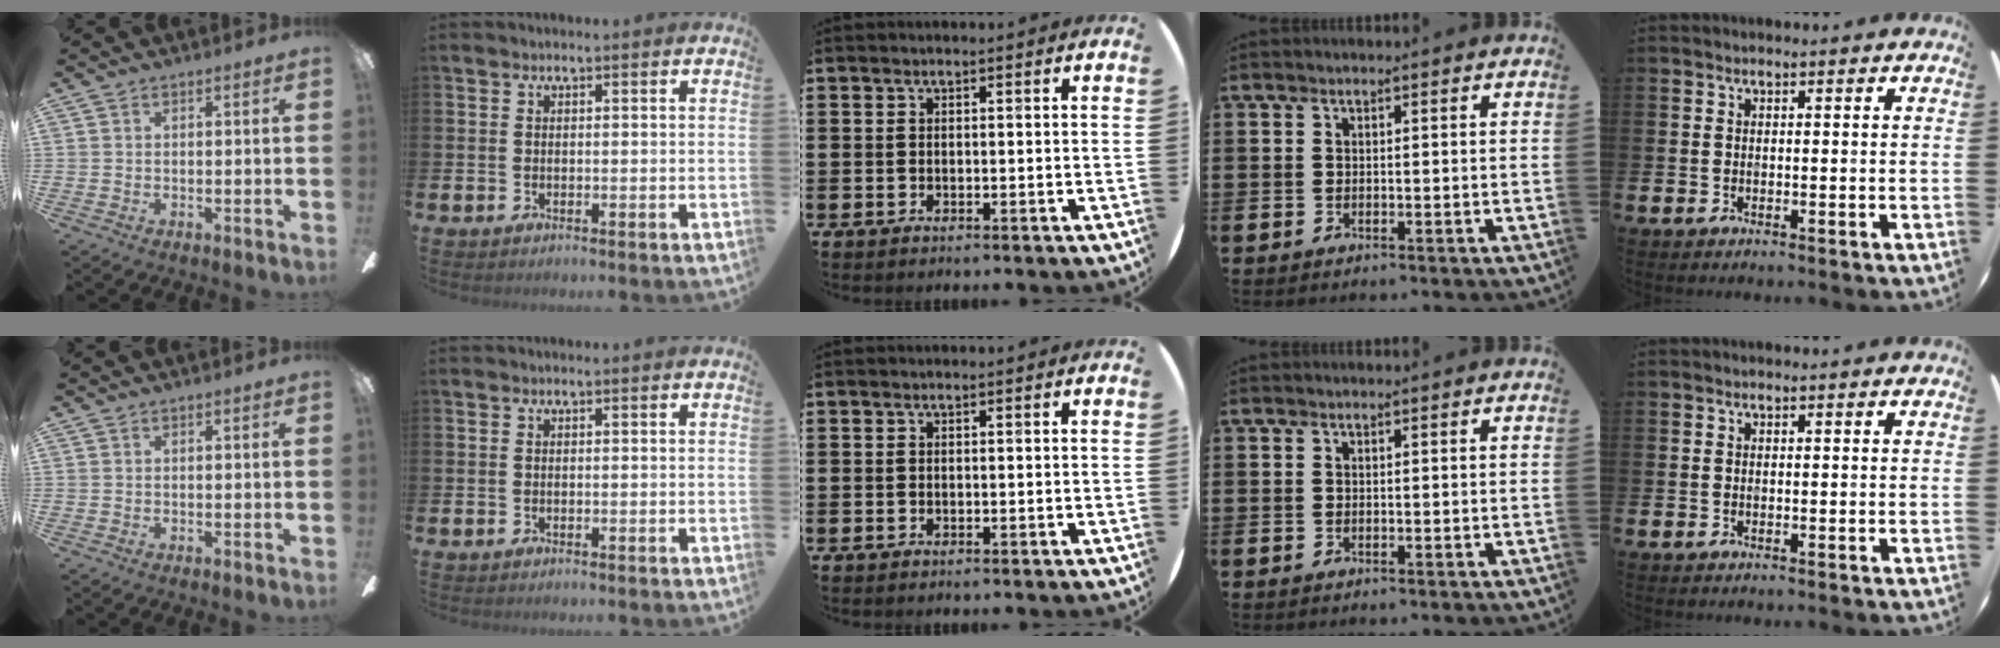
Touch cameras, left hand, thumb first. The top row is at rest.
{}